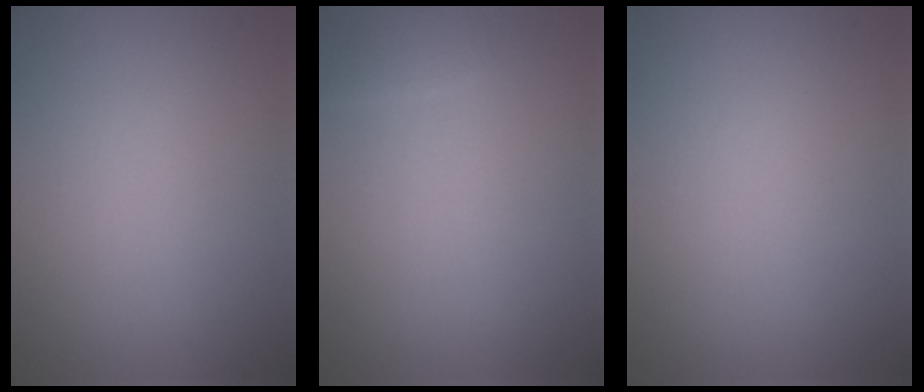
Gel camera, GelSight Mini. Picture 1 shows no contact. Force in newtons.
{"total": 0.9, "press": 0.9, "slide": 0.0}
{"total": 0.0}